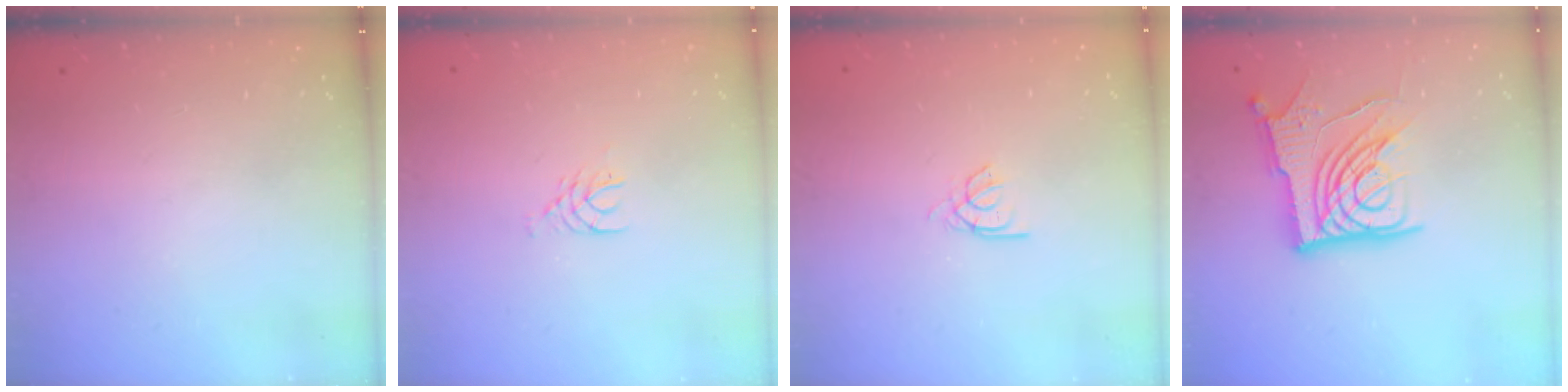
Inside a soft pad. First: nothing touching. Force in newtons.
{"total": 4.7, "press": 4.7, "slide": 0.5}
{"total": 2.2, "press": 2.1, "slide": 0.4}
{"total": 16.0, "press": 15.9, "slide": 1.8}